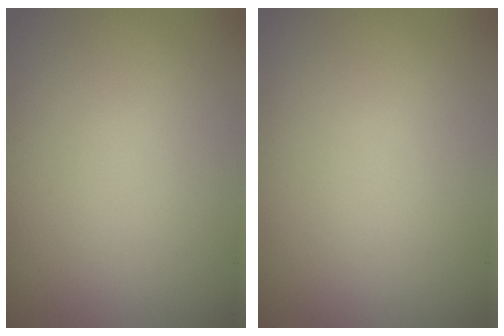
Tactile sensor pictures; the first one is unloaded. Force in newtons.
{"total": 0.0}